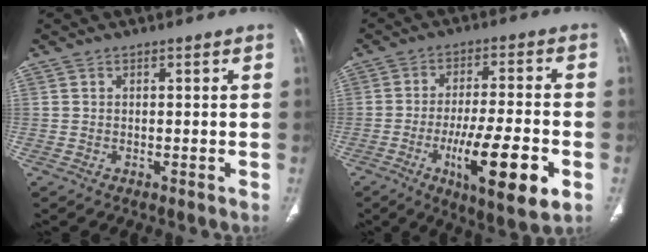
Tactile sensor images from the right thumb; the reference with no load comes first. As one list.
[{"total": 16.0, "force": [-5.5, 3.9, 14.5], "torque": [-0.237, 0.007, -0.081]}]